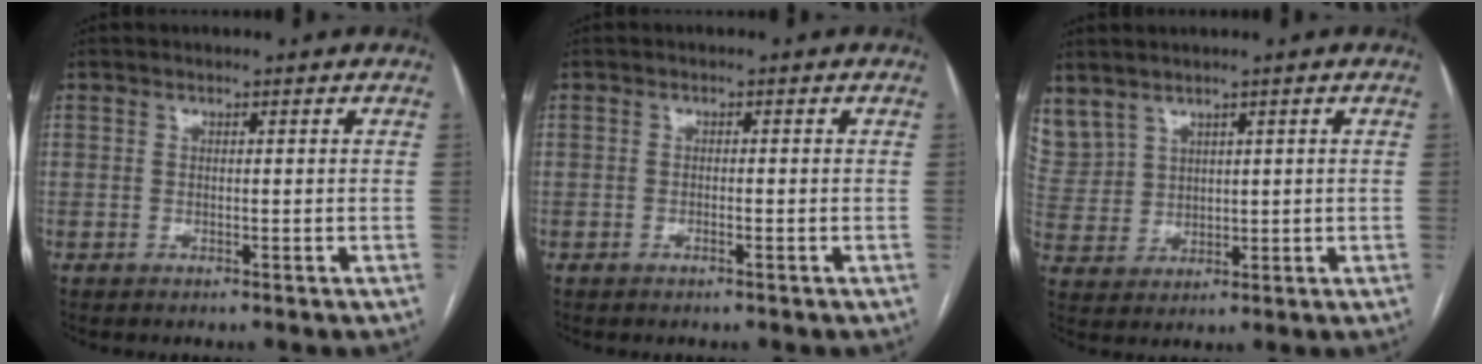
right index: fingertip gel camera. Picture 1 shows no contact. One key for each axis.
{"total": 0.8, "fx": -0.5, "fy": 0.0, "fz": 0.7, "tx": -0.014, "ty": 0.001, "tz": -0.008}
{"total": 9.2, "fx": 5.9, "fy": 6.4, "fz": 2.9, "tx": -0.096, "ty": 0.024, "tz": 0.148}